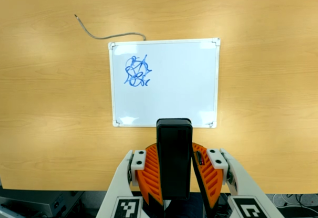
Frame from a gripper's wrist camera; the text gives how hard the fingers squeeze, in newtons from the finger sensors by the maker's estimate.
{"total": 7.5, "left": 6.3, "right": 8.7}